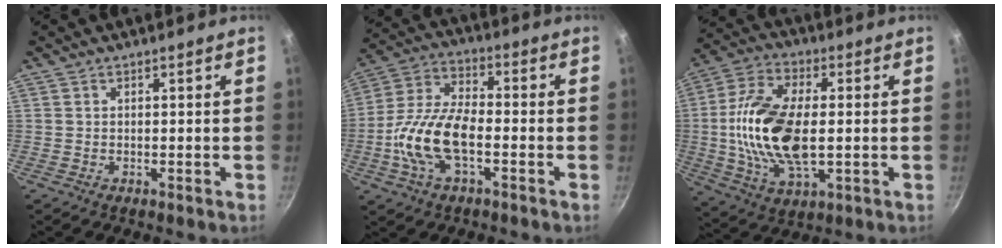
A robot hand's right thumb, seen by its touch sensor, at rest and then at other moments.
{"total": 14.2, "force": [-3.6, 6.9, 11.8], "torque": [-0.243, 0.032, -0.072]}
{"total": 18.6, "force": [-0.4, 9.2, 16.2], "torque": [-0.328, 0.001, -0.005]}